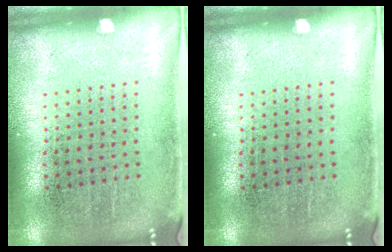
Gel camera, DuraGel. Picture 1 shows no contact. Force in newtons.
{"total": 0.0}